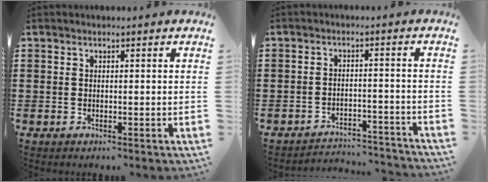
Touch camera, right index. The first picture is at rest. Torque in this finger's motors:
{"motor_torque": [-1.44, 0.70, -0.67, -0.21]}